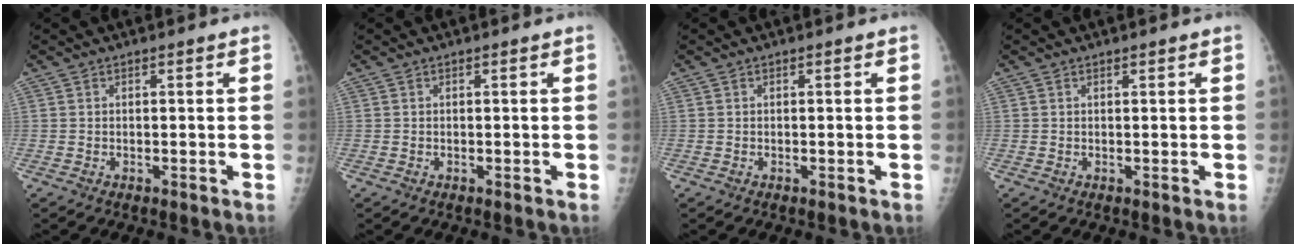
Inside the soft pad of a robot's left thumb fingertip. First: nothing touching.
{"total": 0.0}
{"total": 0.0}
{"total": 0.0}